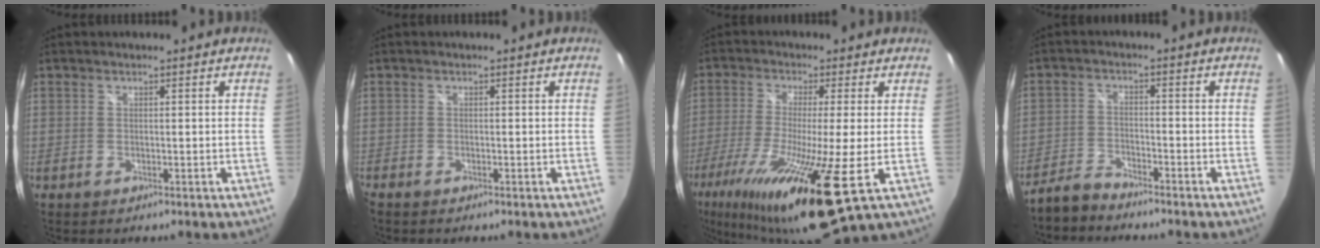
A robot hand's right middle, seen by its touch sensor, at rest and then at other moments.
{"total": 0.9, "force": [-0.9, 0.3, 0.2], "torque": [-0.006, -0.004, -0.021]}
{"total": 20.2, "force": [-8.5, 1.2, 18.2], "torque": [-0.366, -0.073, -0.150]}
{"total": 4.4, "force": [-4.1, 1.1, 1.2], "torque": [-0.034, 0.001, -0.084]}